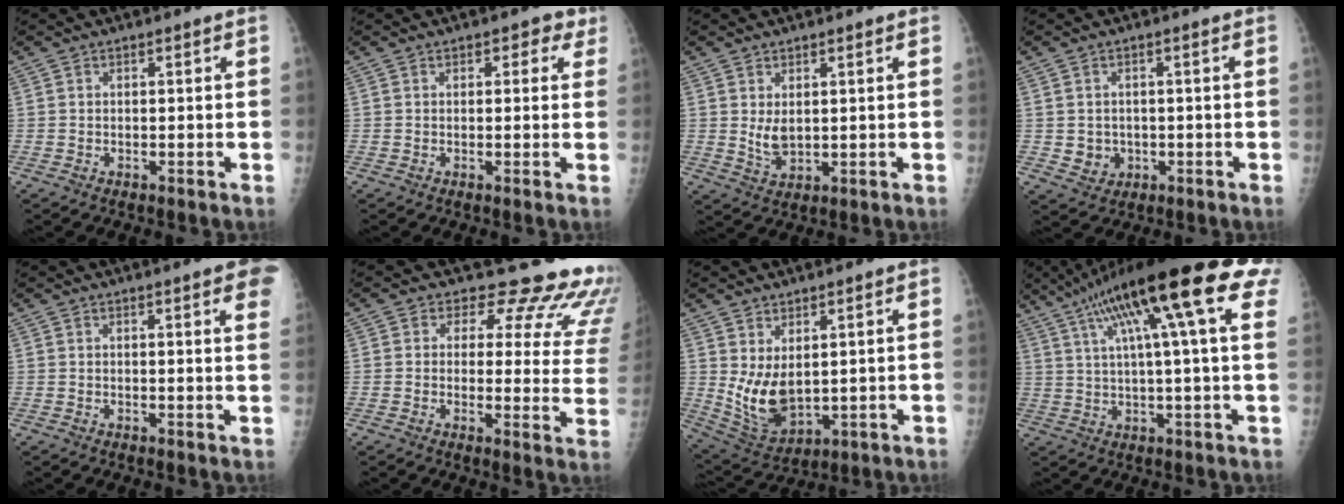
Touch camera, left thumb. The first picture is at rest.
{"total": 2.9, "force": [1.5, 2.0, 1.4], "torque": [0.013, -0.002, 0.010]}
{"total": 4.0, "force": [1.2, 2.4, 3.0], "torque": [-0.049, -0.017, 0.030]}
{"total": 3.8, "force": [-0.4, 3.5, 1.4], "torque": [-0.009, 0.000, 0.005]}
{"total": 11.1, "force": [6.9, 2.2, 8.4], "torque": [-0.081, -0.020, 0.067]}
{"total": 17.8, "force": [14.4, 7.7, 7.2], "torque": [-0.042, -0.100, 0.137]}
{"total": 9.8, "force": [2.4, 5.5, 7.8], "torque": [-0.130, -0.032, 0.066]}
{"total": 23.1, "force": [11.4, 3.4, 19.8], "torque": [-0.313, 0.026, 0.161]}